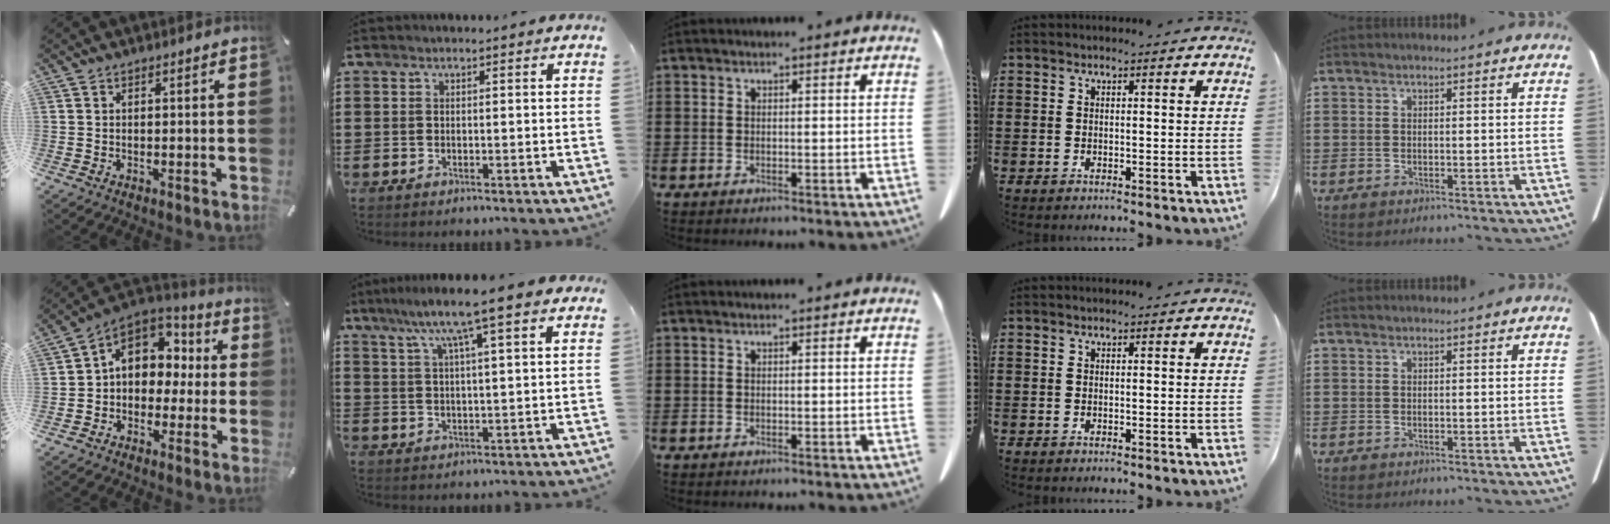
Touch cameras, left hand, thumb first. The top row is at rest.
{"thumb": {"total": 10.4, "force": [2.0, 8.6, 5.4], "torque": [-0.094, -0.003, 0.039]}, "index": {"total": 8.5, "force": [5.5, 0.3, 6.4], "torque": [-0.133, -0.012, 0.090]}}